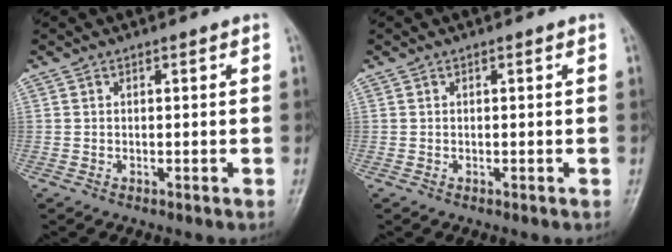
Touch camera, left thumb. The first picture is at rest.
{"total": 0.0}